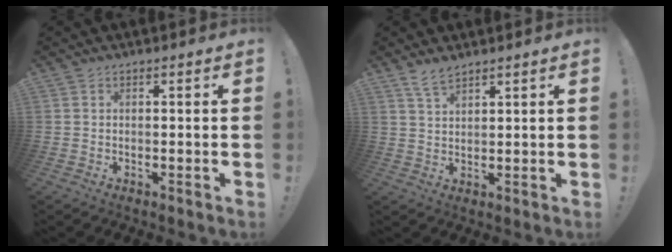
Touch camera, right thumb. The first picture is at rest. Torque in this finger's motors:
{"motor_torque": [-0.10, 0.26, -0.21, 0.22, -0.01]}